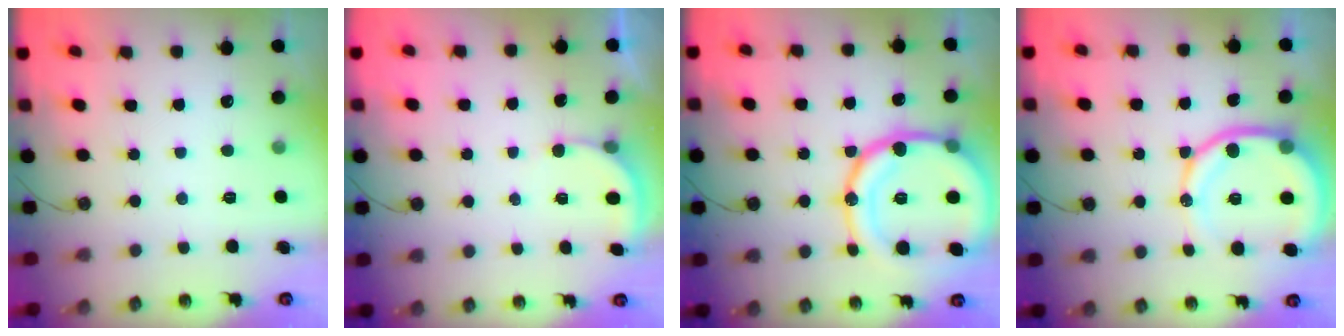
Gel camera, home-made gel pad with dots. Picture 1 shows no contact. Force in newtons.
{"total": 2.7, "press": 2.7, "slide": 0.5}
{"total": 24.9, "press": 24.6, "slide": 4.1}
{"total": 15.0, "press": 14.9, "slide": 1.6}